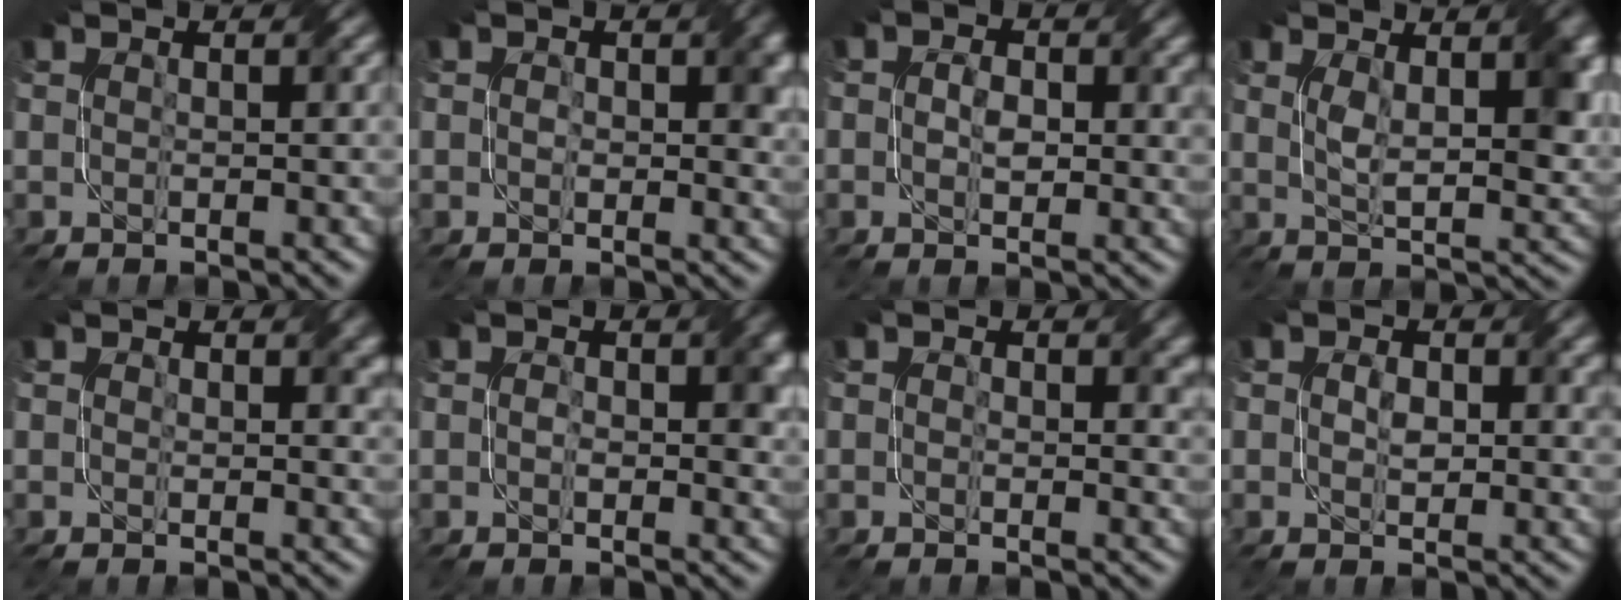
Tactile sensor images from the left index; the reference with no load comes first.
{"total": 2.8, "force": [0.5, 1.9, 2.0], "torque": [-0.026, -0.002, 0.005]}
{"total": 2.8, "force": [0.1, 1.9, 2.1], "torque": [-0.035, -0.002, 0.001]}
{"total": 6.3, "force": [2.1, 2.4, 5.4], "torque": [-0.093, -0.005, 0.040]}
{"total": 2.3, "force": [1.0, 1.6, 1.3], "torque": [-0.016, -0.004, 0.012]}
{"total": 3.1, "force": [0.1, 1.8, 2.5], "torque": [-0.034, -0.003, -0.001]}
{"total": 2.6, "force": [0.7, 1.9, 1.7], "torque": [-0.018, -0.002, 0.005]}
{"total": 2.6, "force": [0.4, 1.7, 1.9], "torque": [-0.034, -0.003, 0.007]}